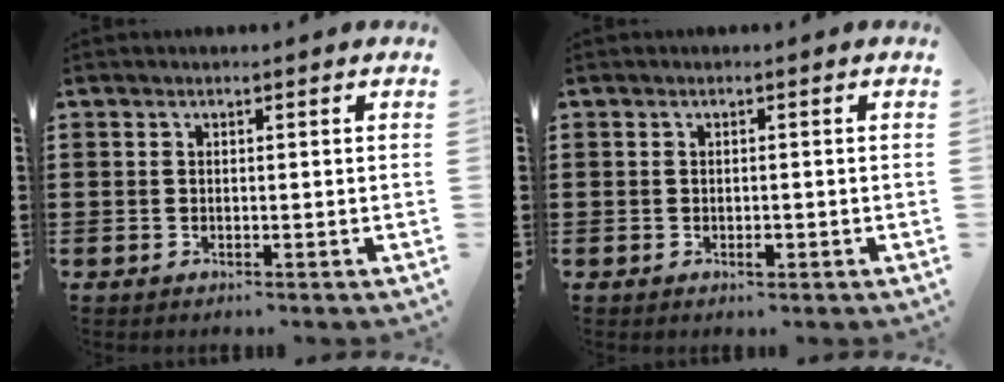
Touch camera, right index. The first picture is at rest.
{"total": 1.1, "force": [-0.4, 0.5, 0.9], "torque": [-0.017, -0.002, -0.008]}